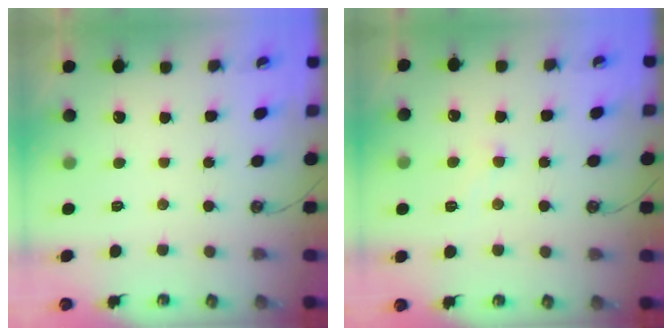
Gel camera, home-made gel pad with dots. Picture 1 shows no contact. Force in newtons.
{"total": 1.7, "press": 1.7, "slide": 0.2}